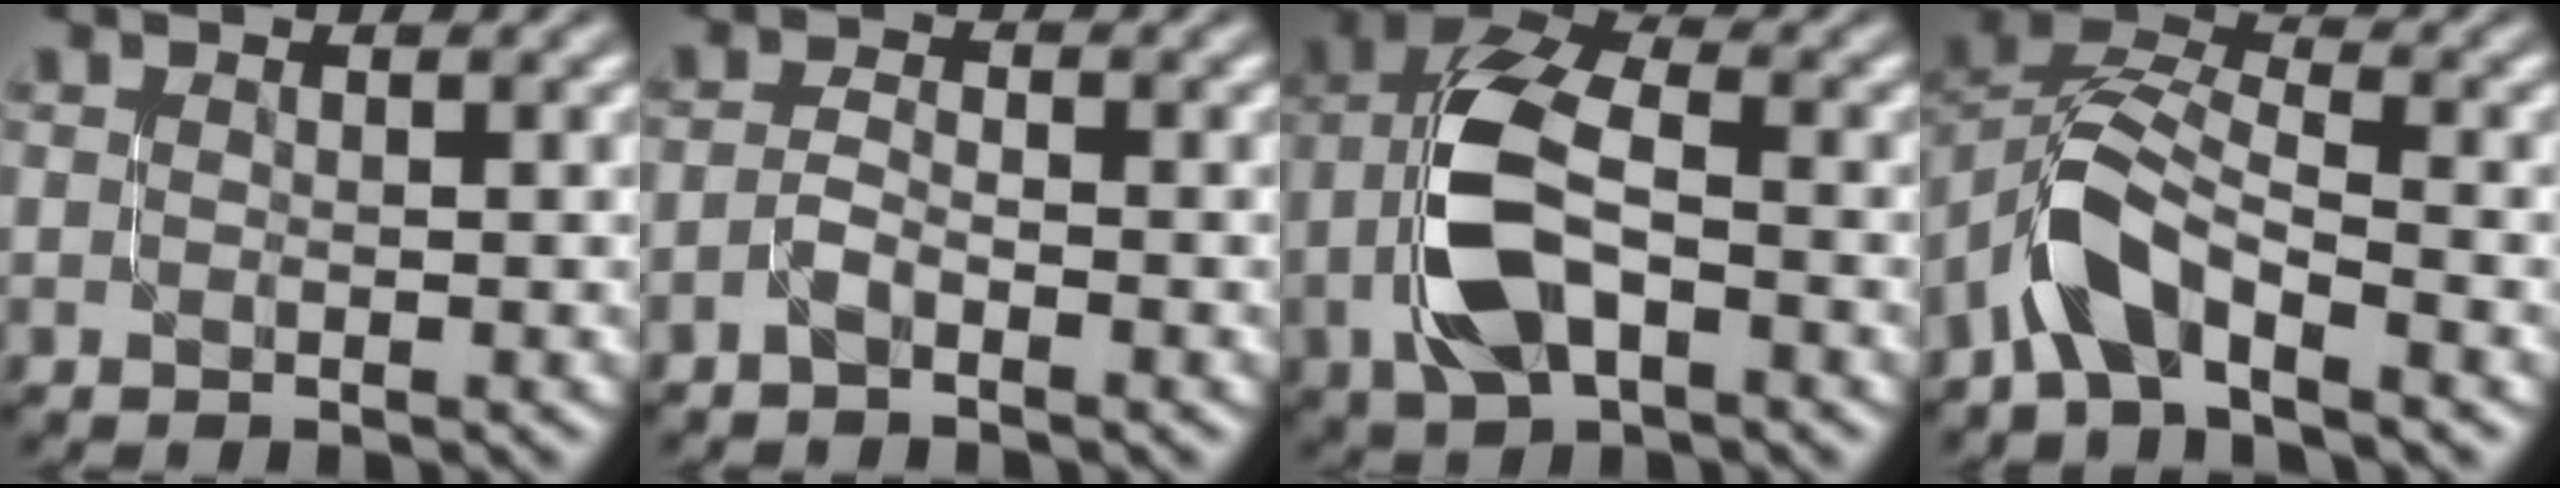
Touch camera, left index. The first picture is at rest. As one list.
[{"total": 1.4, "force": [-1.2, 0.3, 0.7], "torque": [-0.020, 0.007, -0.030]}, {"total": 7.5, "force": [-1.6, 3.9, 6.1], "torque": [-0.138, 0.017, -0.034]}, {"total": 5.7, "force": [-3.3, 2.4, 4.0], "torque": [-0.076, 0.016, -0.070]}]